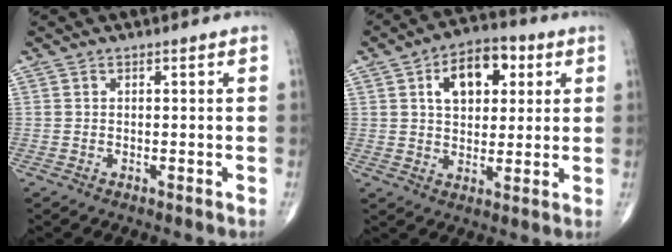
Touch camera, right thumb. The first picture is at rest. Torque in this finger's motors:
{"motor_torque": [-0.20, 1.63, 0.94, 0.57, 0.06]}